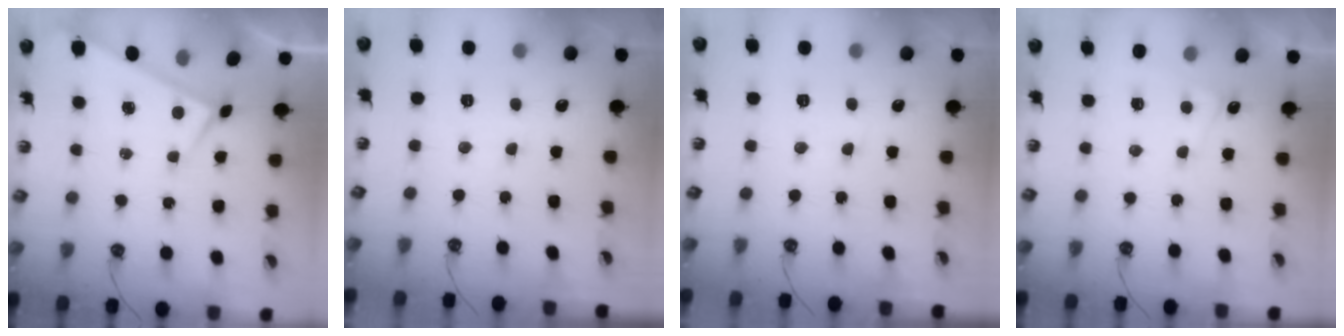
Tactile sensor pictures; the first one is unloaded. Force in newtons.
{"total": 2.5, "press": 2.5, "slide": 0.1}
{"total": 2.3, "press": 2.2, "slide": 0.5}
{"total": 1.5, "press": 1.4, "slide": 0.4}